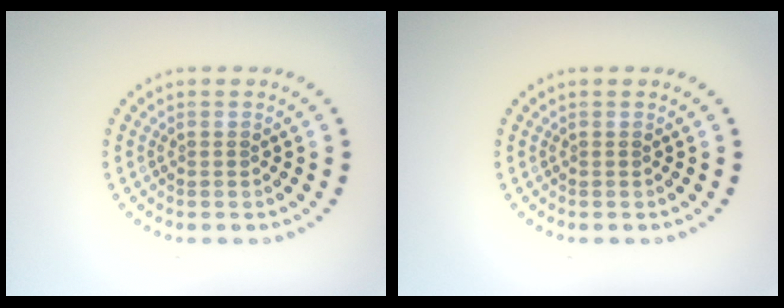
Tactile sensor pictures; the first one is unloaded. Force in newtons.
{"total": 0.0}